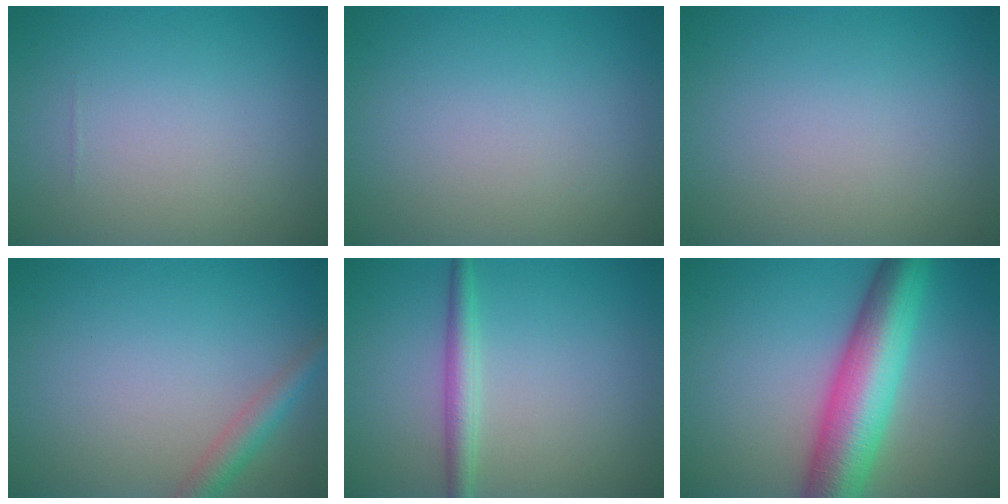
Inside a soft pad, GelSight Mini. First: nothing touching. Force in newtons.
{"total": 0.0}
{"total": 0.0}
{"total": 2.3, "press": 2.3, "slide": 0.1}
{"total": 2.3, "press": 2.3, "slide": 0.0}
{"total": 9.4, "press": 9.4, "slide": 0.2}